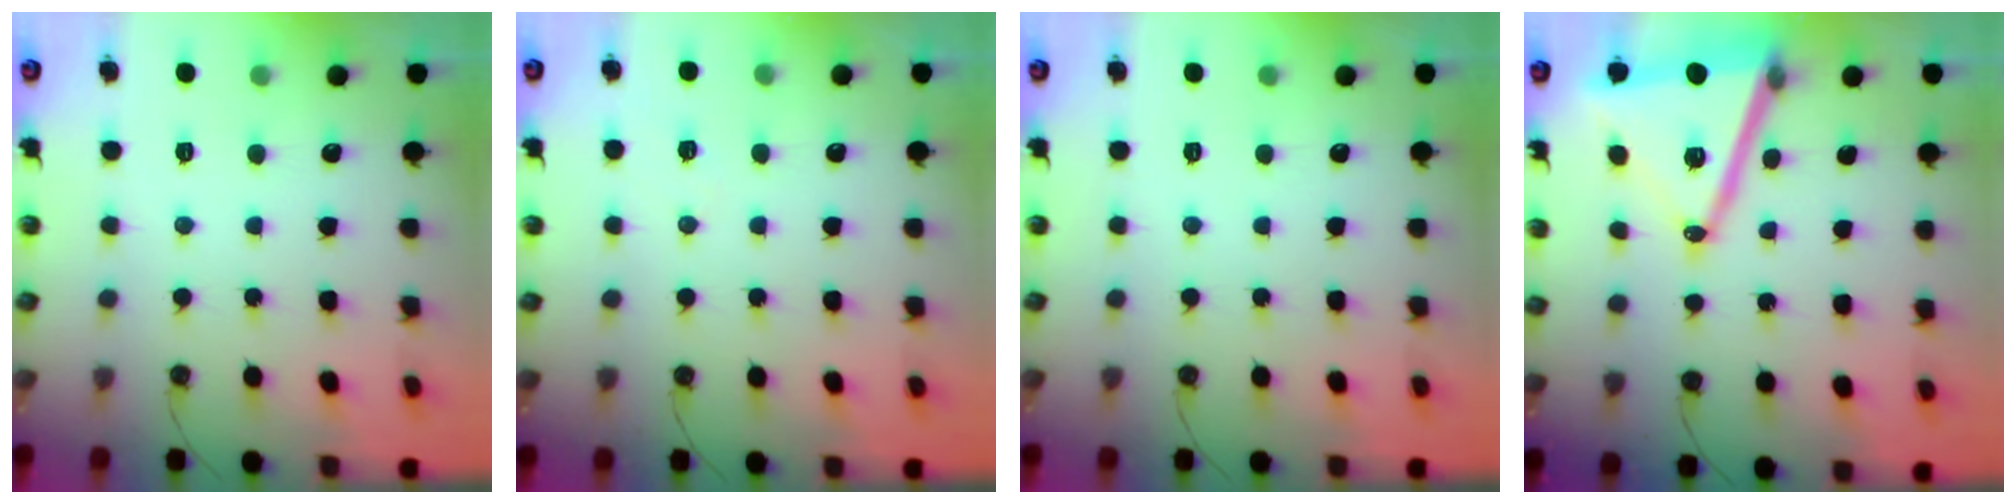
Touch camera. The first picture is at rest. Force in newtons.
{"total": 5.8, "press": 5.1, "slide": 2.7}
{"total": 0.0}
{"total": 18.5, "press": 18.1, "slide": 3.9}